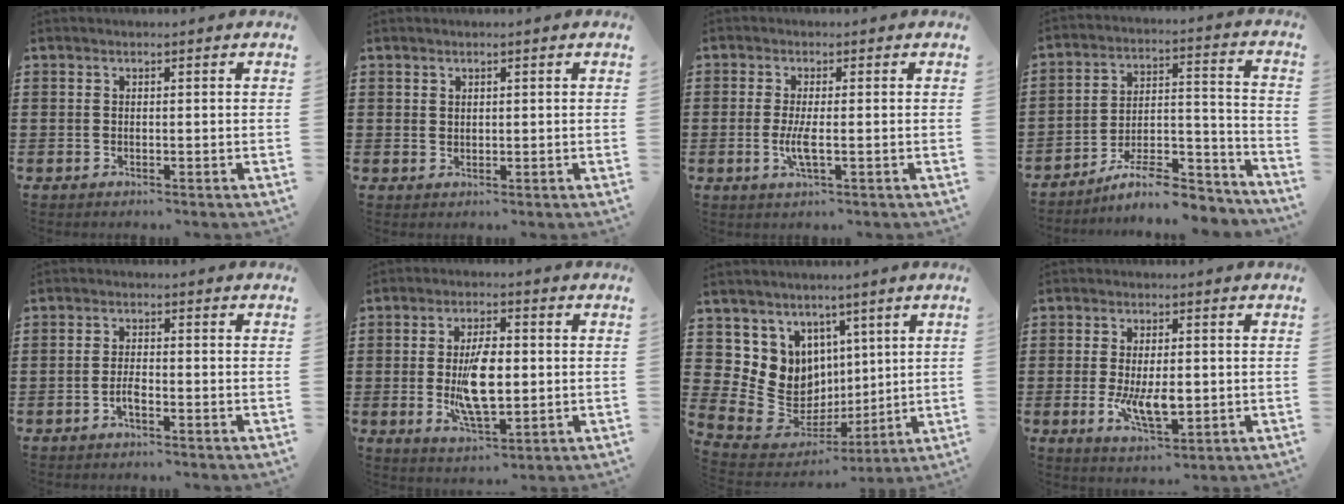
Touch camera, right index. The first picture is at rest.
{"total": 1.1, "force": [0.9, 0.7, 0.2], "torque": [-0.005, 0.002, 0.017]}
{"total": 3.4, "force": [-0.7, 0.5, 3.3], "torque": [-0.072, -0.009, -0.016]}
{"total": 9.8, "force": [-8.4, 2.2, 4.5], "torque": [-0.060, 0.028, -0.156]}
{"total": 2.3, "force": [-1.3, 0.6, 1.8], "torque": [-0.041, -0.001, -0.027]}
{"total": 9.1, "force": [-0.4, 3.8, 8.3], "torque": [-0.167, -0.005, -0.013]}
{"total": 9.4, "force": [1.5, 9.1, 1.6], "torque": [-0.063, -0.027, 0.038]}
{"total": 5.6, "force": [-0.5, 2.5, 5.0], "torque": [-0.094, -0.006, -0.012]}